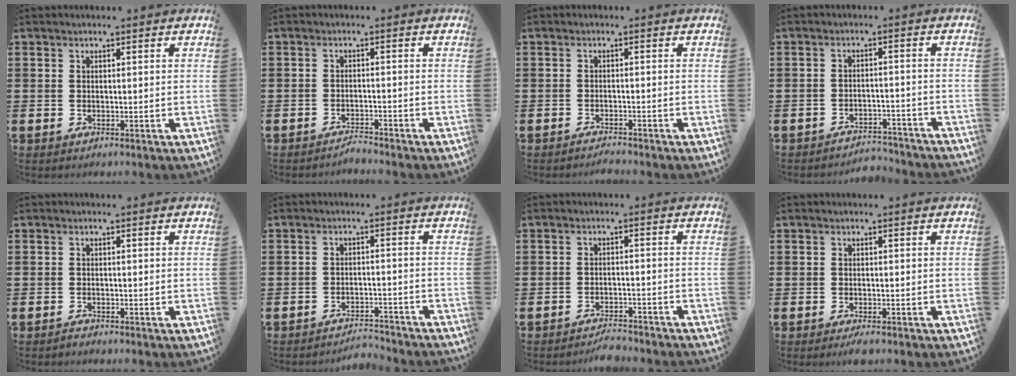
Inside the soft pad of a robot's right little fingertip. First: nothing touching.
{"total": 1.5, "force": [-1.5, -0.1, 0.1], "torque": [-0.006, 0.003, -0.031]}
{"total": 1.2, "force": [-1.2, 0.0, 0.1], "torque": [0.003, -0.004, -0.025]}
{"total": 3.2, "force": [-3.2, 0.1, -0.1], "torque": [-0.004, 0.003, -0.068]}
{"total": 0.6, "force": [-0.6, 0.0, 0.0], "torque": [-0.003, -0.003, -0.012]}
{"total": 2.9, "force": [-2.9, -0.1, -0.1], "torque": [-0.004, 0.003, -0.062]}
{"total": 2.4, "force": [-2.4, 0.1, 0.2], "torque": [-0.010, 0.005, -0.050]}
{"total": 0.9, "force": [-0.6, 0.1, 0.7], "torque": [-0.013, -0.002, -0.012]}